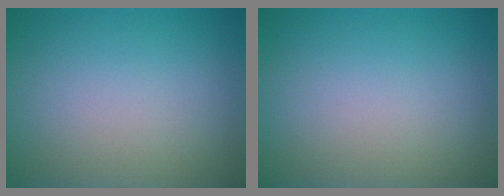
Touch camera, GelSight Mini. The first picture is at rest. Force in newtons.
{"total": 0.0}